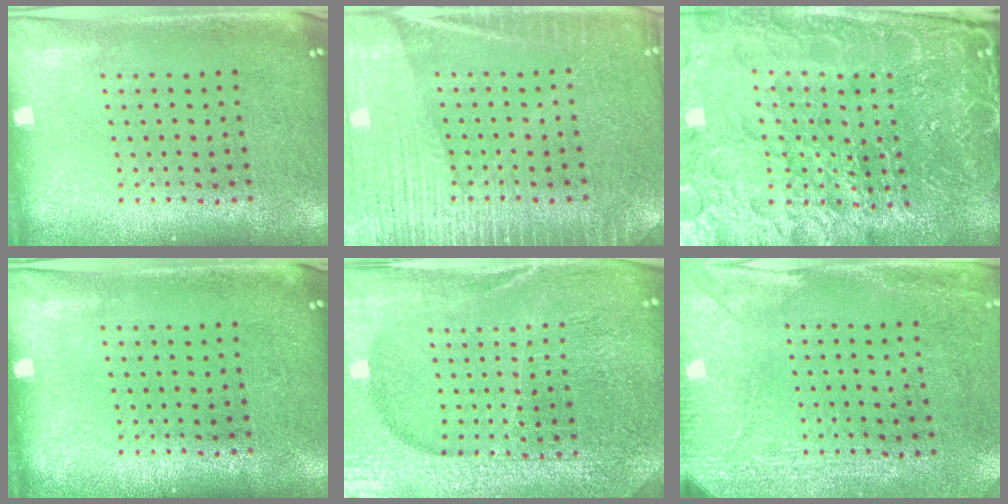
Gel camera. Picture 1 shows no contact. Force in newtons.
{"total": 5.6, "press": 5.5, "slide": 0.9}
{"total": 6.9, "press": 6.1, "slide": 3.2}
{"total": 0.0}
{"total": 5.1, "press": 4.7, "slide": 2.0}
{"total": 2.9, "press": 2.3, "slide": 1.8}